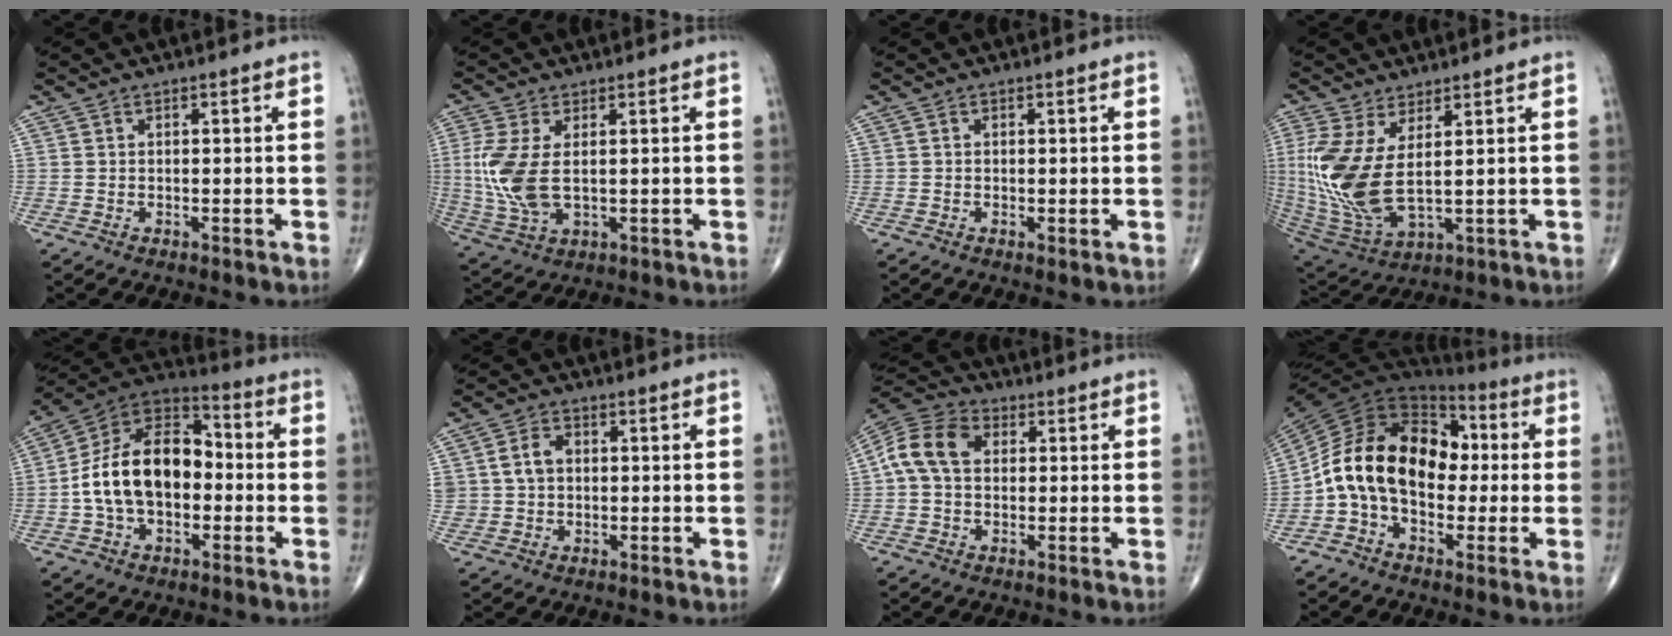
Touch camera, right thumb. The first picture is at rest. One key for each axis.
{"total": 10.0, "fx": 0.6, "fy": 5.2, "fz": 8.5, "tx": -0.208, "ty": -0.007, "tz": 0.024}
{"total": 0.6, "fx": -0.1, "fy": 0.3, "fz": 0.5, "tx": -0.012, "ty": -0.003, "tz": -0.004}
{"total": 15.1, "fx": 2.4, "fy": 6.3, "fz": 13.5, "tx": -0.320, "ty": -0.028, "tz": 0.066}
{"total": 17.9, "fx": -1.6, "fy": 11.5, "fz": 13.6, "tx": -0.219, "ty": 0.043, "tz": -0.038}
{"total": 5.2, "fx": 0.4, "fy": 4.1, "fz": 3.1, "tx": -0.052, "ty": 0.010, "tz": 0.008}
{"total": 10.2, "fx": 1.2, "fy": 7.3, "fz": 6.9, "tx": -0.133, "ty": 0.031, "tz": 0.012}
{"total": 17.7, "fx": -0.6, "fy": 11.8, "fz": 13.1, "tx": -0.207, "ty": 0.047, "tz": -0.022}